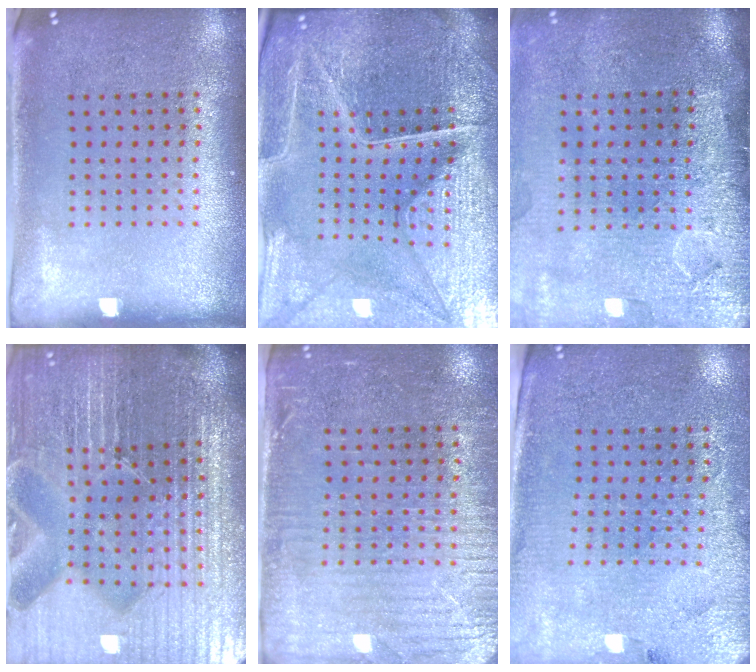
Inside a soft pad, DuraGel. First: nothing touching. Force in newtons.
{"total": 5.4, "press": 5.1, "slide": 1.8}
{"total": 4.4, "press": 3.6, "slide": 2.5}
{"total": 7.2, "press": 6.2, "slide": 3.5}
{"total": 3.5, "press": 2.9, "slide": 1.8}
{"total": 3.0, "press": 2.8, "slide": 1.0}